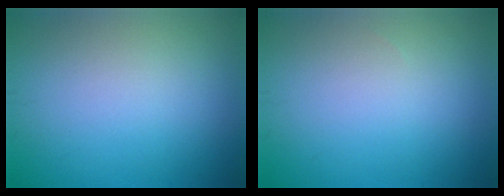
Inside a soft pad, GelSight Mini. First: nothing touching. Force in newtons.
{"total": 0.0}